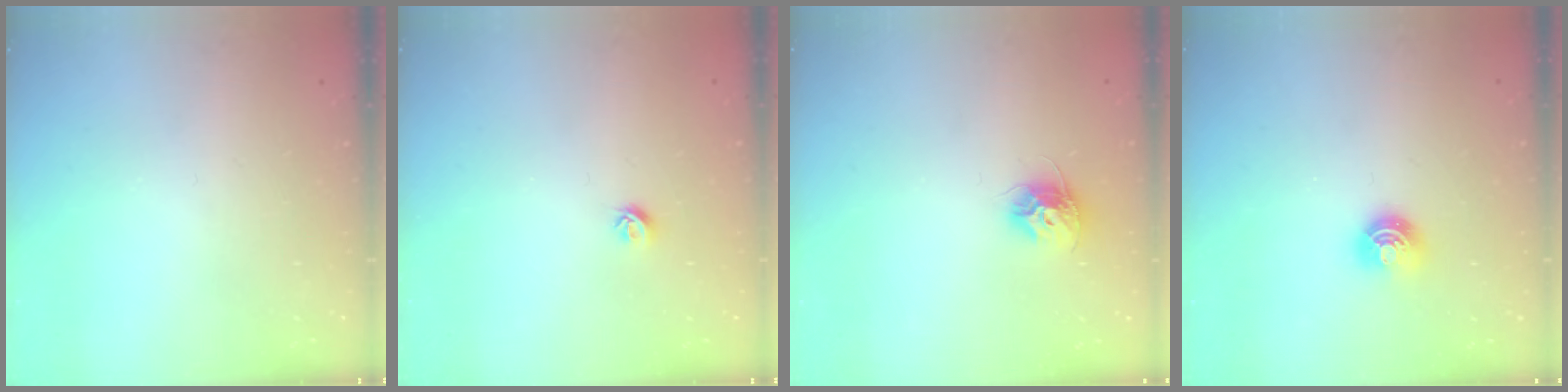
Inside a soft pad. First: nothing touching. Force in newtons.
{"total": 4.9, "press": 4.8, "slide": 0.9}
{"total": 9.4, "press": 9.4, "slide": 0.2}
{"total": 6.6, "press": 6.6, "slide": 0.5}